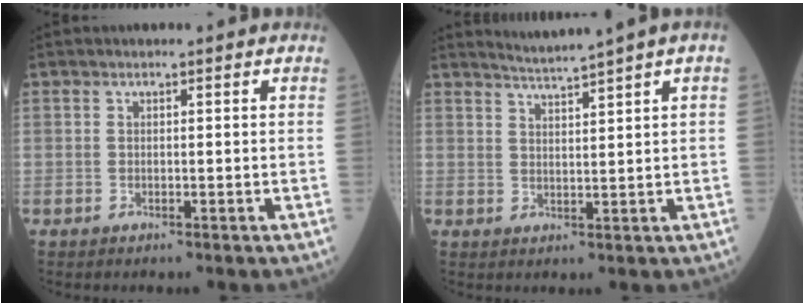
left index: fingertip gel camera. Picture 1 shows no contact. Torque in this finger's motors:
{"motor_torque": [-0.38, -0.31, -0.46, -0.11]}